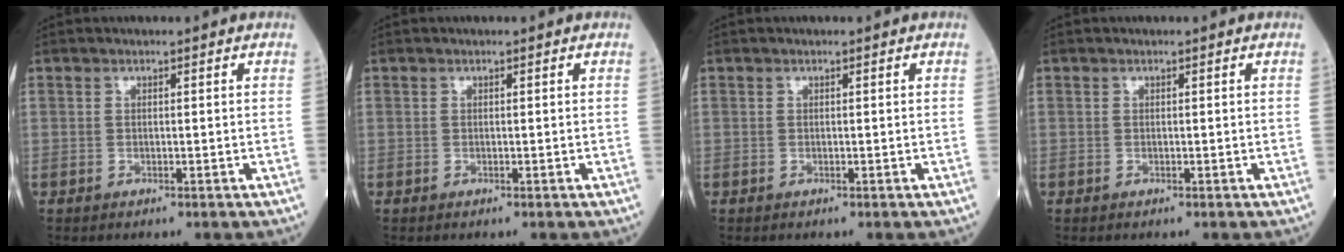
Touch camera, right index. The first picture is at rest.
{"total": 0.0}
{"total": 0.0}
{"total": 0.0}